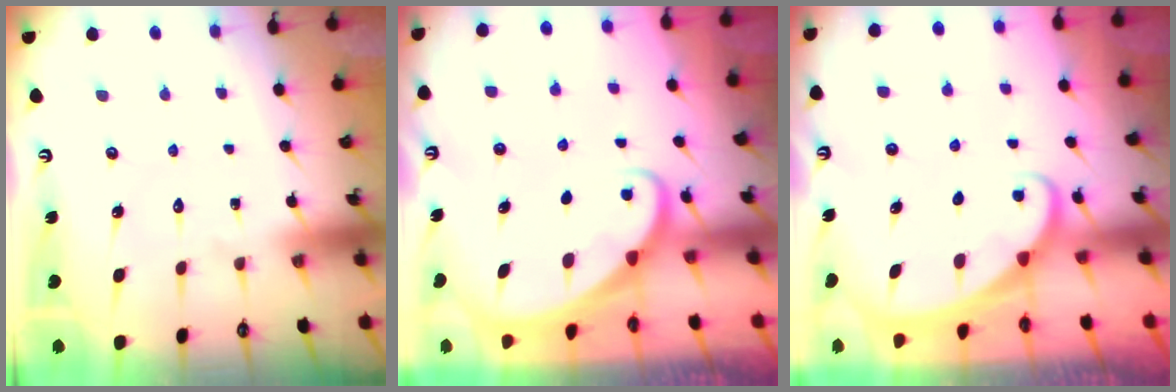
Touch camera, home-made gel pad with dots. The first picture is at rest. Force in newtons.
{"total": 1.9, "press": 1.9, "slide": 0.1}
{"total": 1.5, "press": 1.5, "slide": 0.1}